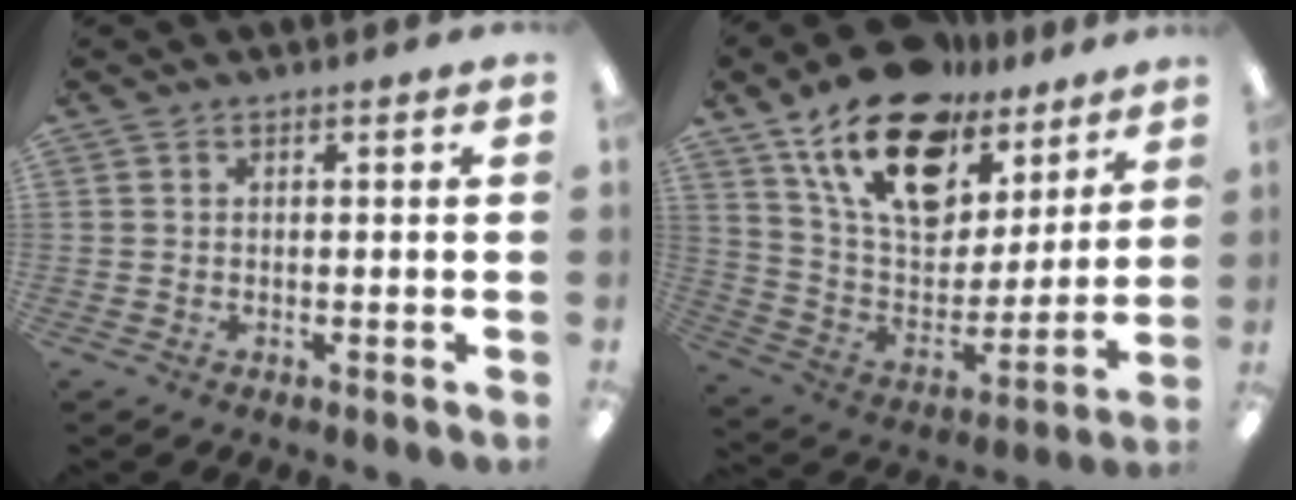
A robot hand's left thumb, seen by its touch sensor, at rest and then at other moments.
{"total": 21.6, "force": [13.9, 11.9, 11.5], "torque": [-0.198, -0.072, 0.250]}